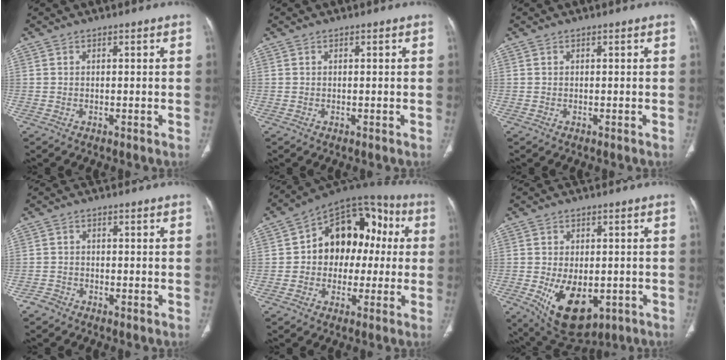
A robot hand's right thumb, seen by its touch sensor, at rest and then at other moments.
{"total": 0.0}
{"total": 0.0}
{"total": 1.7, "force": [-1.3, 1.0, 0.1], "torque": [0.001, 0.003, -0.029]}
{"total": 17.3, "force": [1.2, 12.7, 11.7], "torque": [-0.108, 0.049, 0.005]}
{"total": 12.7, "force": [-3.7, 7.6, 9.5], "torque": [-0.131, -0.004, -0.034]}